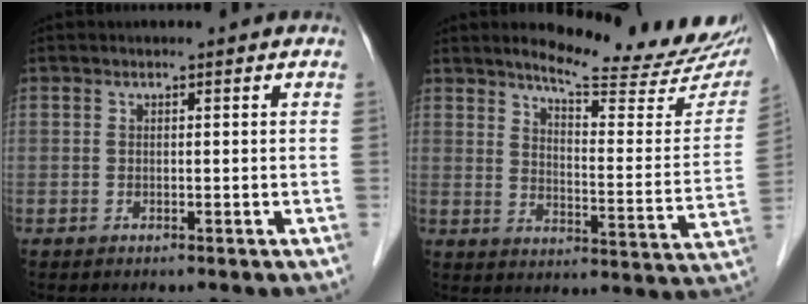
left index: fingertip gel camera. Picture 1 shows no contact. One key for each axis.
{"total": 19.9, "fx": 17.6, "fy": 2.8, "fz": 8.9, "tx": -0.113, "ty": -0.065, "tz": 0.214}